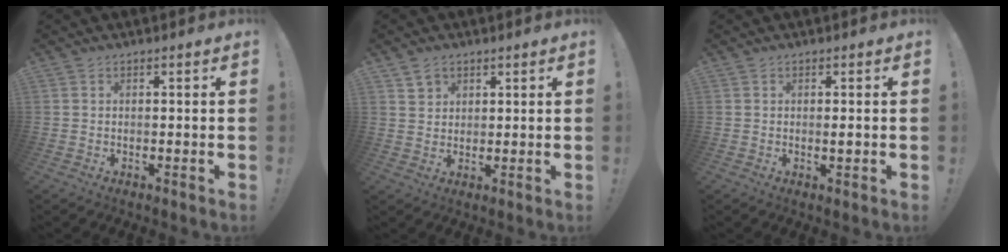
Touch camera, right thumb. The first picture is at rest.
{"total": 4.0, "force": [2.6, 2.9, 1.0], "torque": [-0.009, -0.012, 0.047]}
{"total": 1.2, "force": [-0.3, -0.1, 1.1], "torque": [-0.010, -0.005, -0.008]}